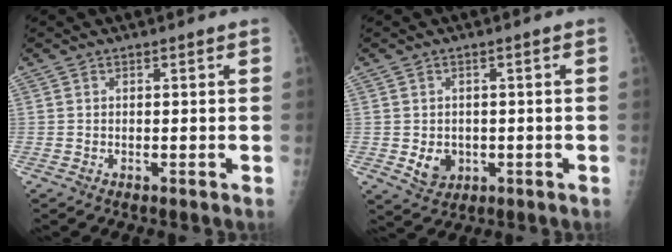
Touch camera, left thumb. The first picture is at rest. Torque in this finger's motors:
{"motor_torque": [-0.08, -0.05, 0.44, 0.07, 0.00]}